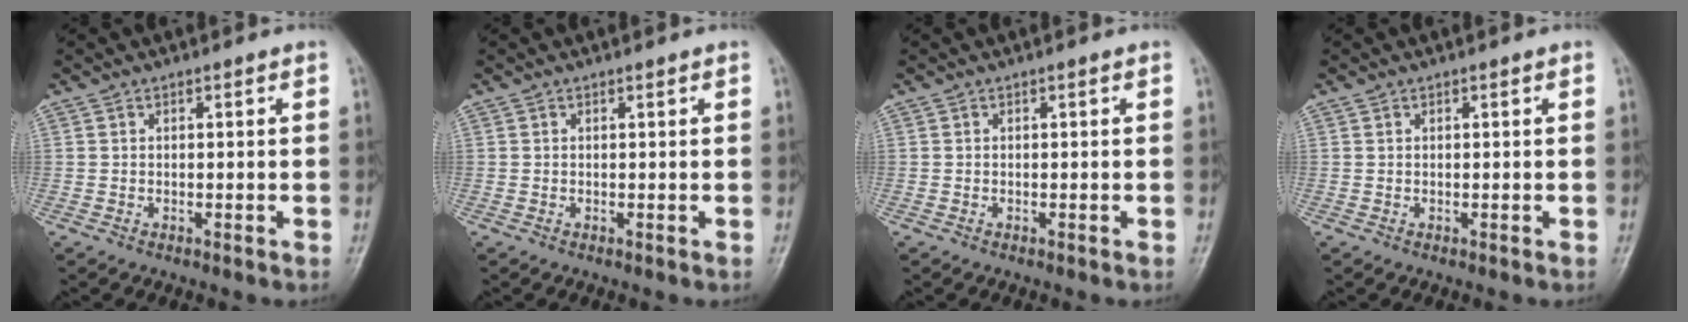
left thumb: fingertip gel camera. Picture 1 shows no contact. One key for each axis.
{"total": 0.0}
{"total": 0.0}
{"total": 0.0}